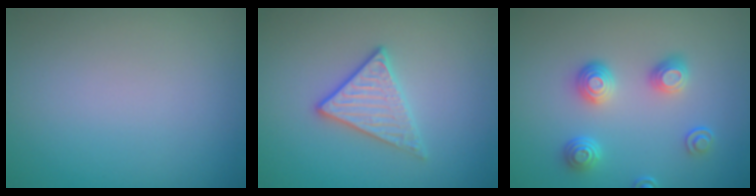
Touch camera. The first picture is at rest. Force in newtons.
{"total": 2.8, "press": 2.7, "slide": 0.8}
{"total": 3.4, "press": 2.8, "slide": 1.9}